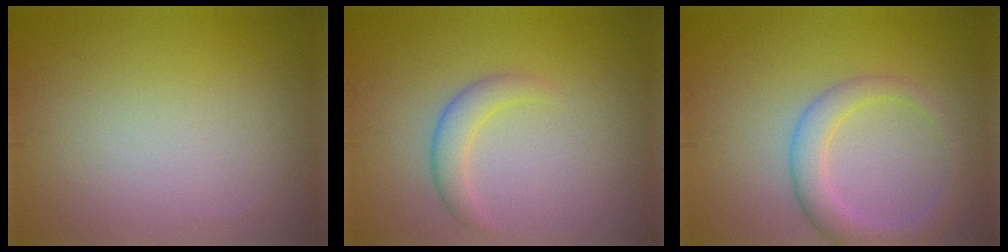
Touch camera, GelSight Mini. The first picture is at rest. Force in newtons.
{"total": 2.2, "press": 2.2, "slide": 0.2}
{"total": 3.6, "press": 3.6, "slide": 0.2}